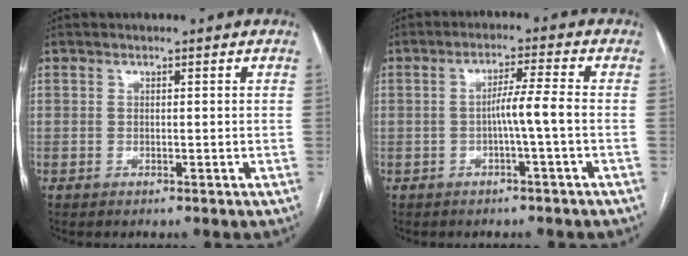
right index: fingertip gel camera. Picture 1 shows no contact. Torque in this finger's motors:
{"motor_torque": [0.26, 0.10, 0.42, 0.10]}